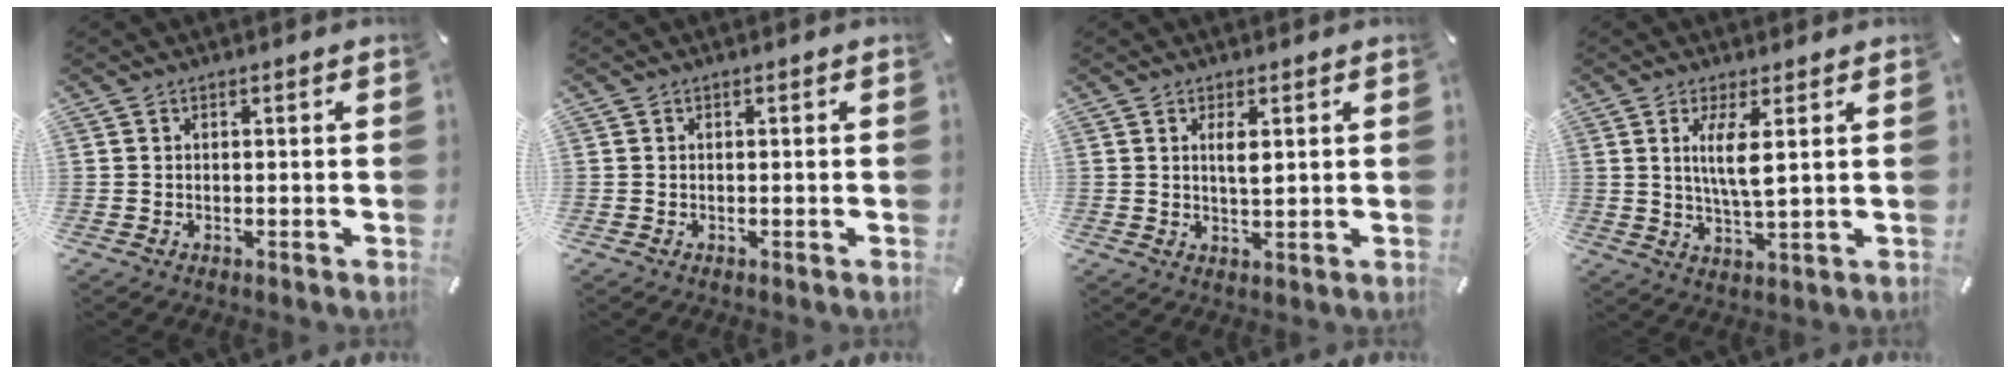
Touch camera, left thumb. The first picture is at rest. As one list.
[{"total": 0.0}, {"total": 3.3, "force": [1.1, 1.0, 3.0], "torque": [-0.054, 0.000, 0.014]}, {"total": 7.0, "force": [1.9, 1.4, 6.6], "torque": [-0.139, -0.010, 0.023]}]